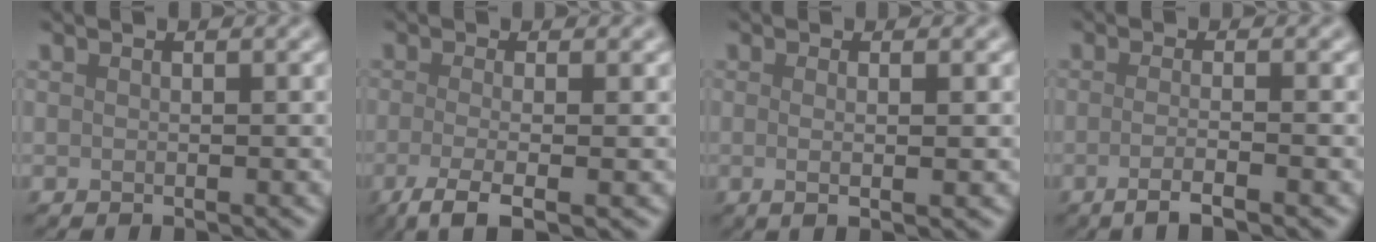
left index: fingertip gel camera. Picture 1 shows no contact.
{"total": 4.2, "force": [-1.6, 1.2, 3.6], "torque": [-0.064, -0.011, -0.041]}
{"total": 2.7, "force": [0.0, 0.7, 2.6], "torque": [-0.038, 0.000, -0.008]}
{"total": 3.2, "force": [-1.2, 0.9, 2.8], "torque": [-0.036, -0.005, -0.034]}